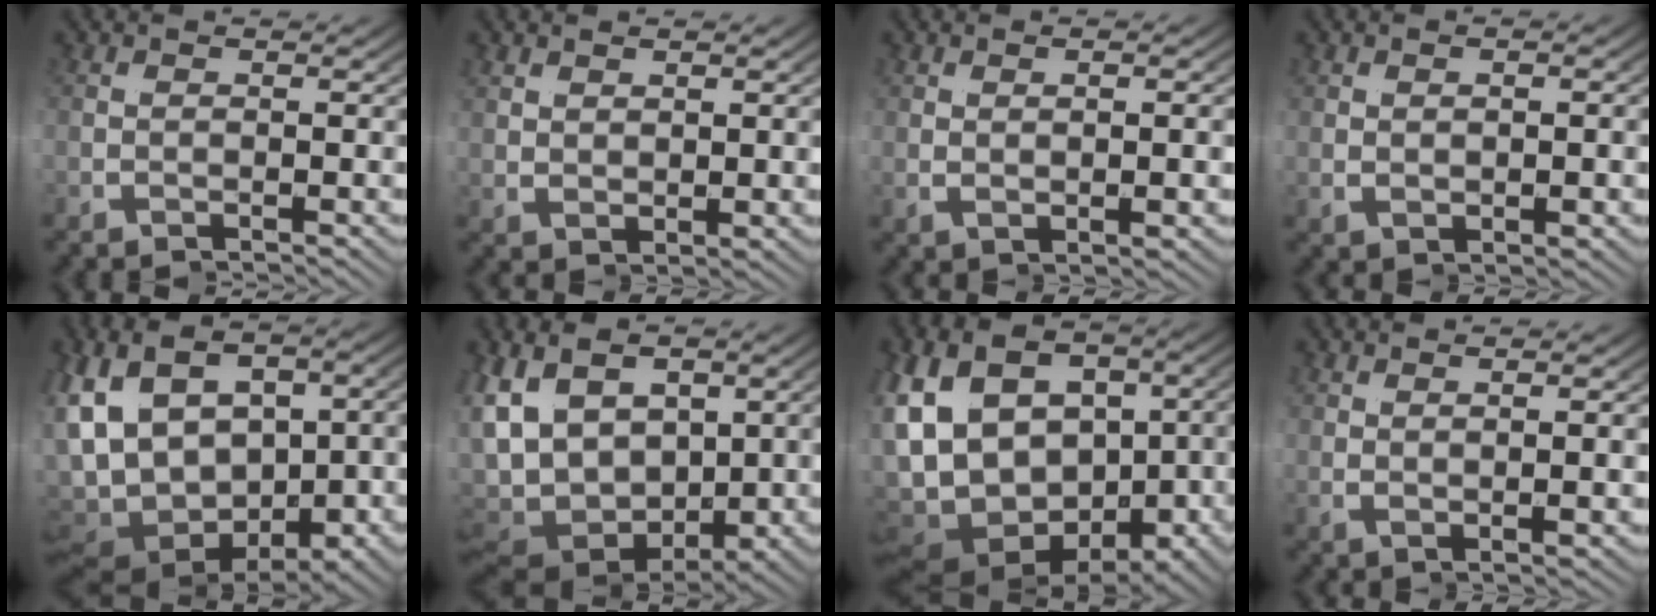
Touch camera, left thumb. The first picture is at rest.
{"total": 1.6, "force": [1.4, -0.8, -0.2], "torque": [0.013, 0.012, 0.023]}
{"total": 1.8, "force": [0.6, -1.4, 0.9], "torque": [-0.006, 0.019, 0.005]}
{"total": 1.2, "force": [0.5, -0.2, 1.0], "torque": [-0.012, 0.006, 0.009]}
{"total": 11.0, "force": [-0.5, 7.2, 8.4], "torque": [-0.178, -0.013, -0.016]}
{"total": 9.4, "force": [0.2, 6.3, 7.0], "torque": [-0.148, -0.005, -0.009]}
{"total": 17.0, "force": [-2.4, 12.3, 11.4], "torque": [-0.231, -0.034, -0.042]}
{"total": 2.8, "force": [1.2, -2.4, 0.6], "torque": [0.005, 0.031, 0.009]}